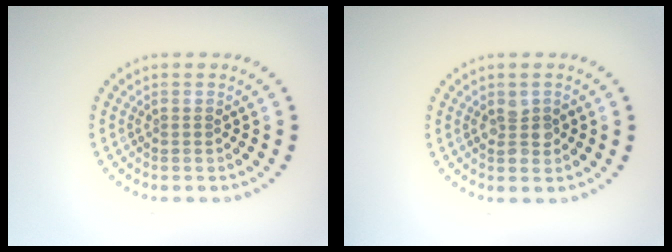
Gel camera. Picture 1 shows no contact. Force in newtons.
{"total": 2.0, "press": 1.9, "slide": 0.3}